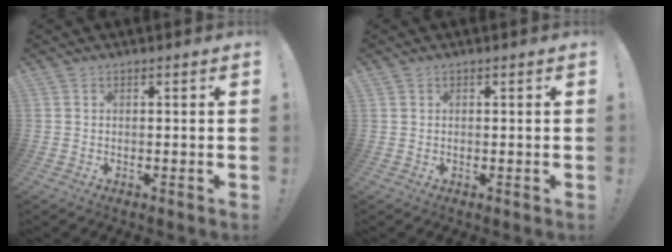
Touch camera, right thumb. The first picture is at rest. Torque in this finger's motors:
{"motor_torque": [-0.33, -0.36, 0.00, 0.39, 0.10]}